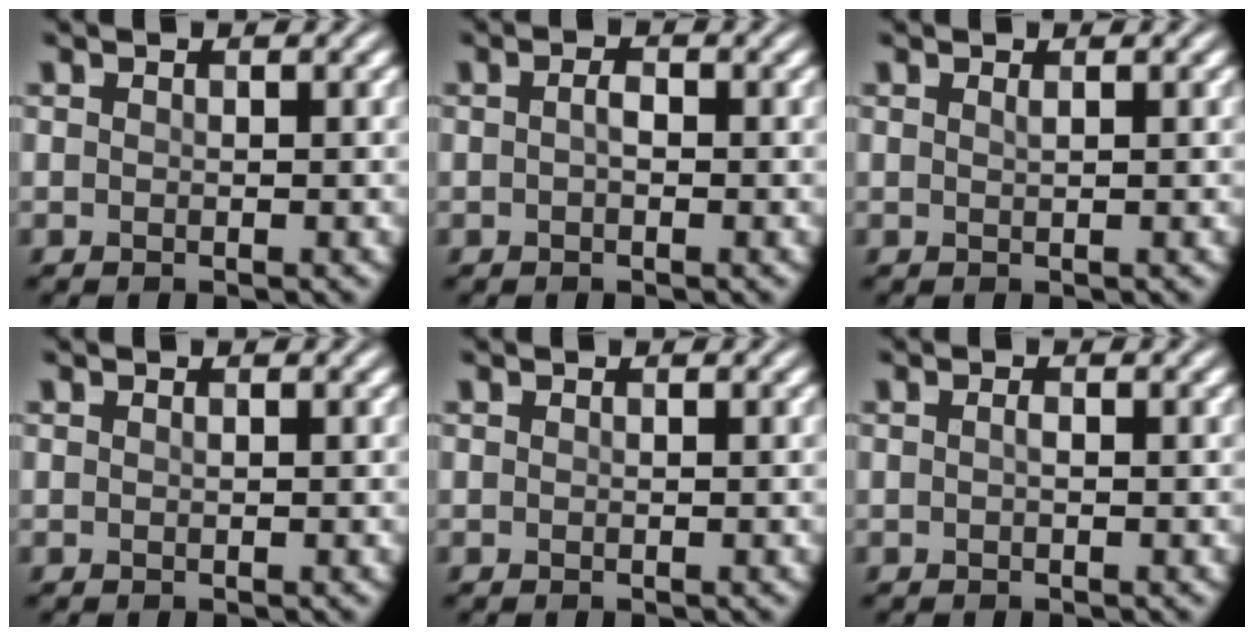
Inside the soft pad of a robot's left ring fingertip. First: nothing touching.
{"total": 1.1, "force": [-0.1, 0.5, 1.0], "torque": [-0.019, -0.001, -0.001]}
{"total": 0.5, "force": [0.3, 0.1, 0.4], "torque": [-0.004, 0.001, 0.005]}
{"total": 0.0}
{"total": 0.0}
{"total": 0.5, "force": [-0.1, 0.2, 0.5], "torque": [-0.012, 0.000, -0.001]}